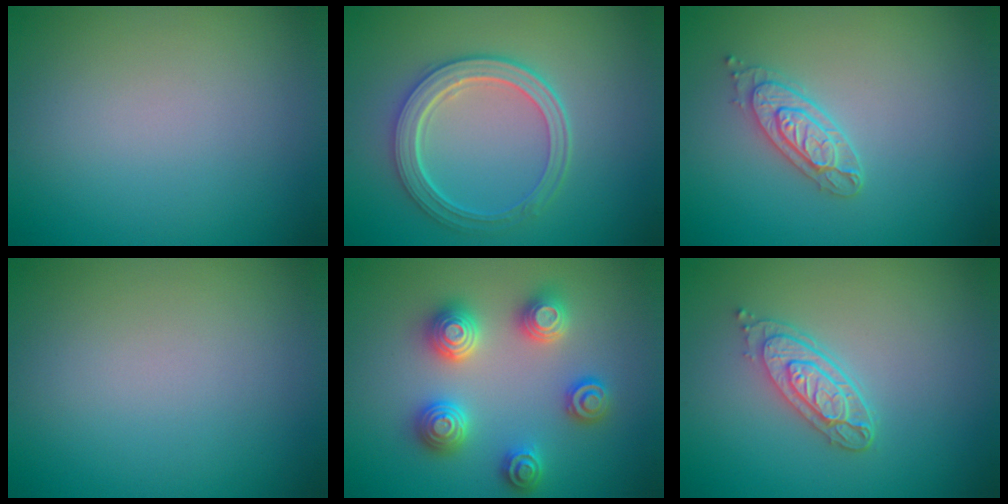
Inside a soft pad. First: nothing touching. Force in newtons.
{"total": 4.7, "press": 3.9, "slide": 2.7}
{"total": 2.6, "press": 2.4, "slide": 1.1}
{"total": 0.0}
{"total": 4.8, "press": 4.7, "slide": 0.6}
{"total": 3.7, "press": 3.0, "slide": 2.2}